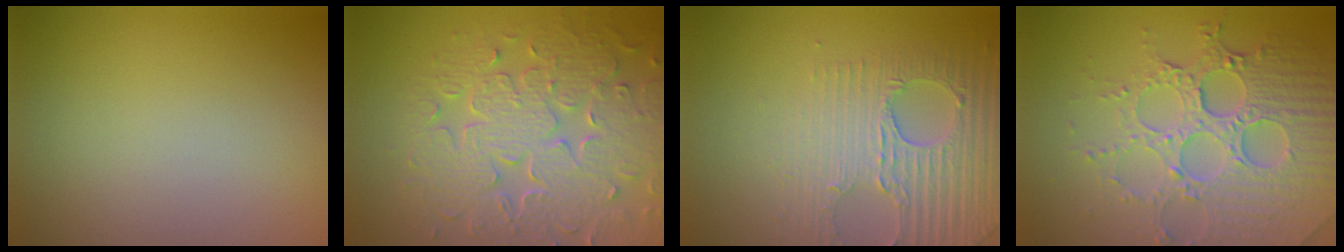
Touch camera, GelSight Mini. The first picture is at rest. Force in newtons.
{"total": 8.7, "press": 6.2, "slide": 6.1}
{"total": 4.1, "press": 3.9, "slide": 1.1}
{"total": 8.2, "press": 6.0, "slide": 5.6}